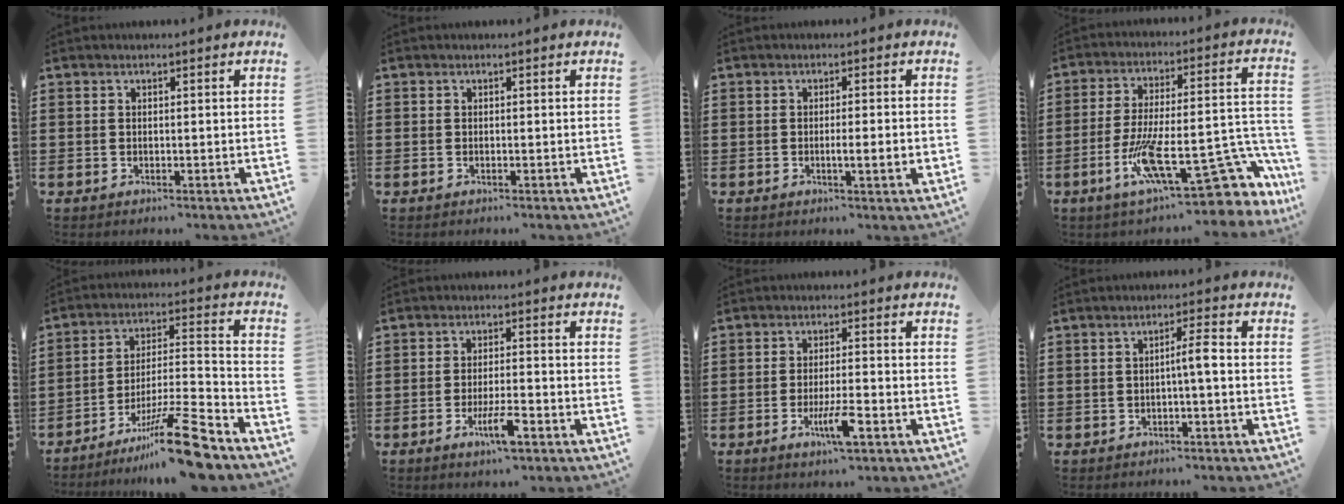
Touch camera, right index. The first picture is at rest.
{"total": 0.0}
{"total": 3.1, "force": [-0.7, 0.0, 3.0], "torque": [-0.050, -0.006, -0.014]}
{"total": 19.9, "force": [-8.4, 6.4, 16.8], "torque": [-0.275, 0.010, -0.129]}
{"total": 14.7, "force": [-10.9, 1.5, 9.6], "torque": [-0.129, 0.051, -0.189]}
{"total": 5.7, "force": [-2.9, 1.1, 4.8], "torque": [-0.103, -0.012, -0.055]}
{"total": 5.9, "force": [-2.7, 0.9, 5.2], "torque": [-0.101, -0.012, -0.048]}
{"total": 3.1, "force": [-0.5, 0.0, 3.1], "torque": [-0.056, 0.001, -0.013]}